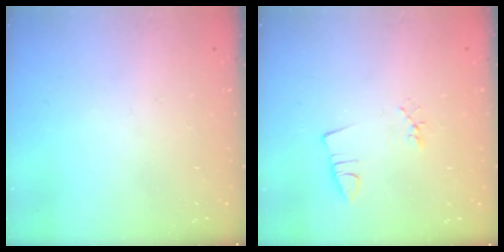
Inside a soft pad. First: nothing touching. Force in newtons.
{"total": 1.9, "press": 1.4, "slide": 1.3}